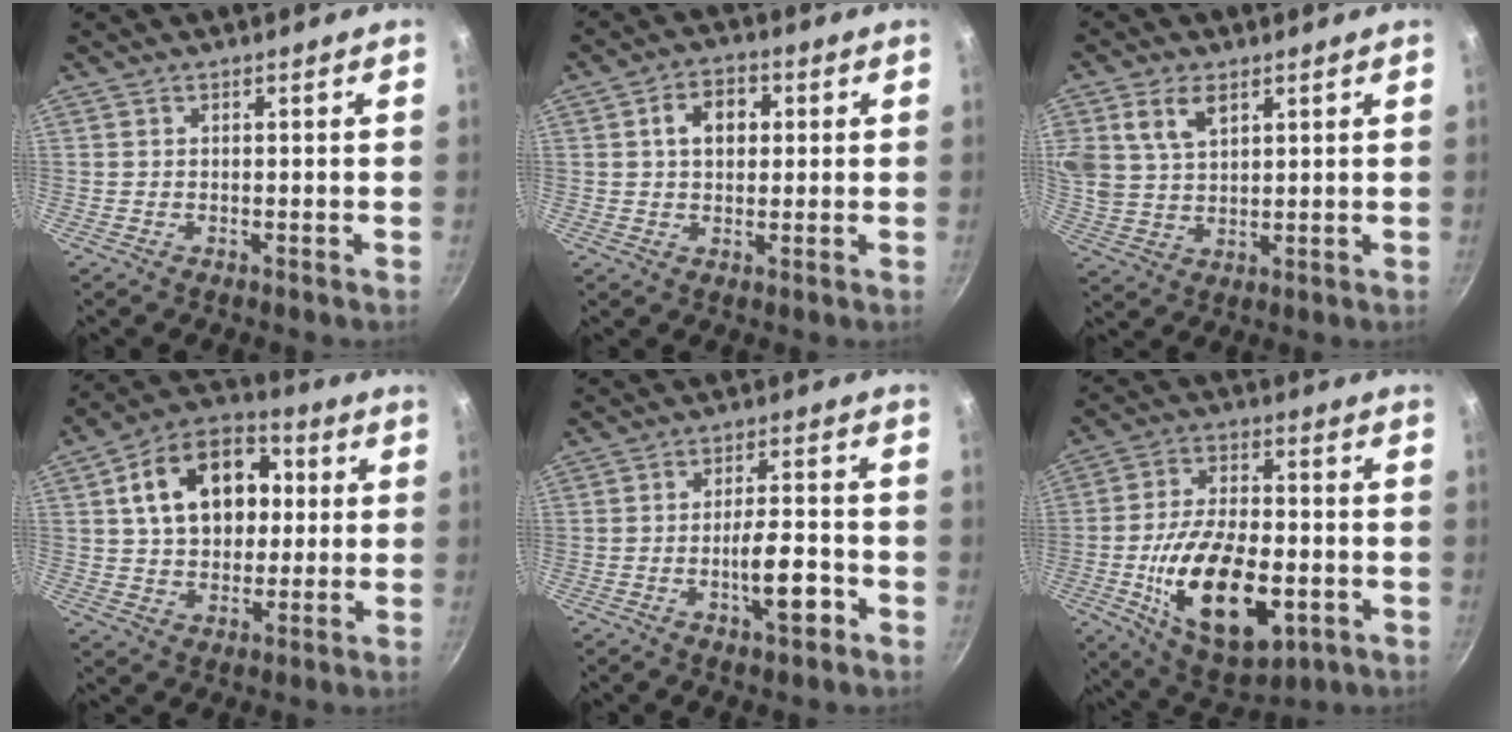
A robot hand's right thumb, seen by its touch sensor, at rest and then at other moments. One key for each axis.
{"total": 7.0, "fx": 1.4, "fy": 5.0, "fz": 4.6, "tx": -0.049, "ty": 0.010, "tz": 0.015}
{"total": 8.6, "fx": 4.1, "fy": 5.3, "fz": 5.4, "tx": -0.094, "ty": -0.010, "tz": 0.081}
{"total": 18.0, "fx": 3.6, "fy": 12.9, "fz": 12.1, "tx": -0.163, "ty": 0.023, "tz": 0.048}
{"total": 8.4, "fx": -3.2, "fy": 2.6, "fz": 7.3, "tx": -0.104, "ty": 0.025, "tz": -0.053}
{"total": 21.5, "fx": -5.4, "fy": 11.2, "fz": 17.5, "tx": -0.288, "ty": 0.017, "tz": -0.080}